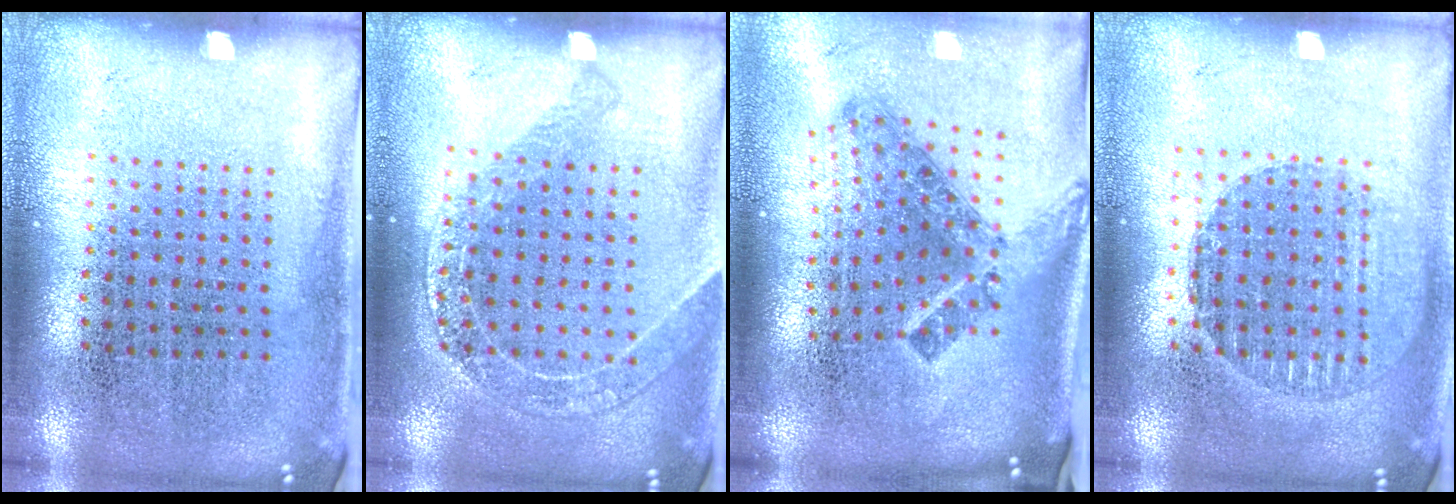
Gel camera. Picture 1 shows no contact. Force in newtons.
{"total": 1.4, "press": 1.4, "slide": 0.3}
{"total": 1.7, "press": 1.3, "slide": 1.2}
{"total": 1.4, "press": 1.2, "slide": 0.6}